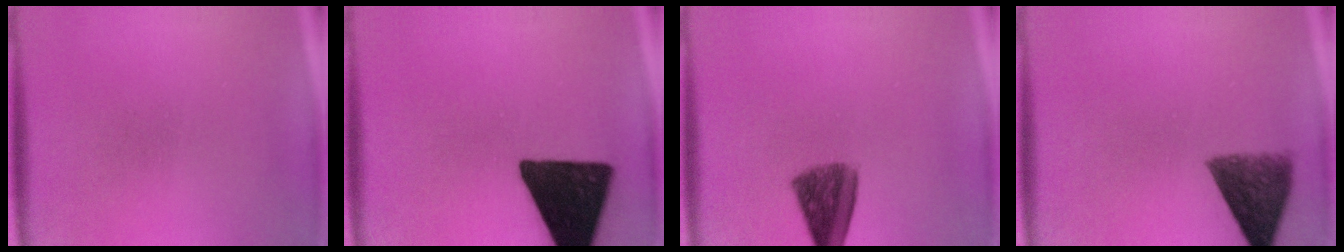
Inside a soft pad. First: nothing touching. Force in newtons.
{"total": 18.0}
{"total": 8.4}
{"total": 8.2}